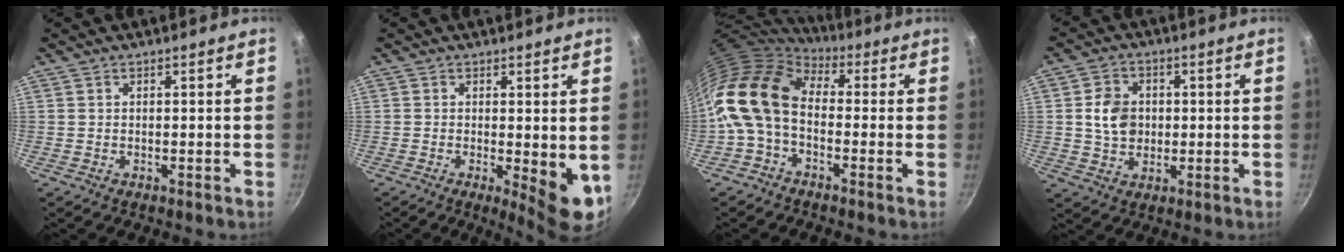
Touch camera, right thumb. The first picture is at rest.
{"total": 7.2, "force": [-0.7, 2.2, 6.8], "torque": [-0.082, -0.013, -0.002]}
{"total": 13.1, "force": [-0.9, 8.8, 9.7], "torque": [-0.169, 0.027, -0.035]}
{"total": 7.3, "force": [0.5, 6.0, 4.2], "torque": [-0.050, 0.007, 0.006]}